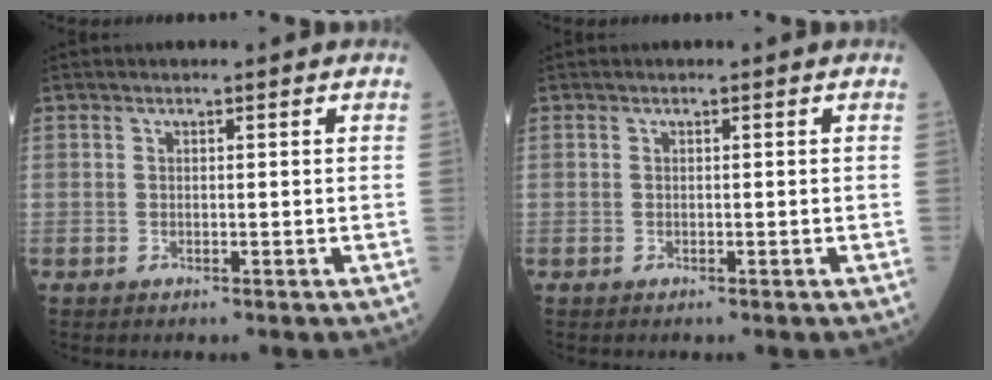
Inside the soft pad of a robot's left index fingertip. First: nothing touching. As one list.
[{"total": 0.0}]